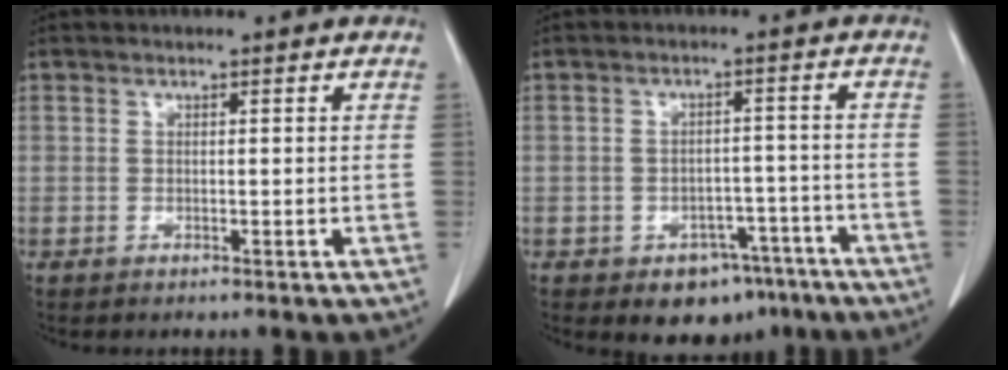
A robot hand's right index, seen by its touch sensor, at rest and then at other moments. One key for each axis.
{"total": 7.3, "fx": -4.9, "fy": 4.5, "fz": 3.1, "tx": -0.024, "ty": 0.019, "tz": -0.061}